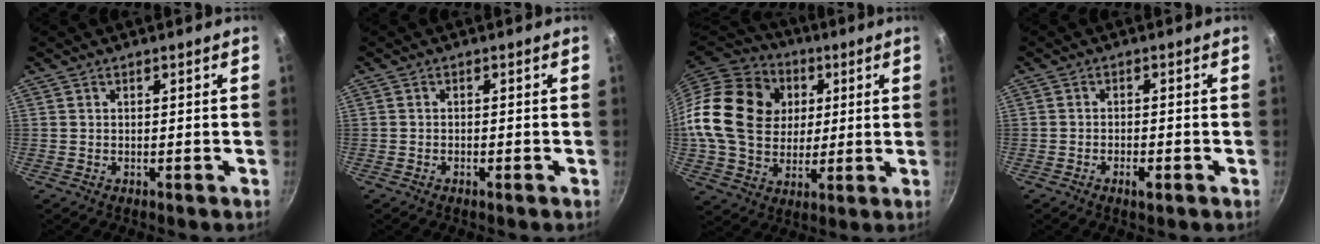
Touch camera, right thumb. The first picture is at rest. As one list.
[{"total": 0.9, "force": [-0.6, 0.1, 0.7], "torque": [-0.017, 0.003, -0.013]}, {"total": 22.6, "force": [3.7, 18.2, 12.9], "torque": [-0.214, 0.017, 0.066]}, {"total": 2.6, "force": [-1.4, 0.8, 2.1], "torque": [-0.037, 0.007, -0.026]}]